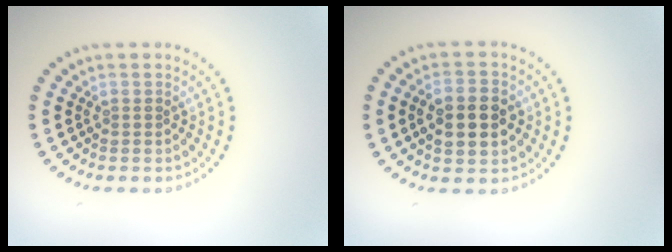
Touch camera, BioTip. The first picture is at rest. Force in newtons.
{"total": 4.6, "press": 4.6, "slide": 0.3}